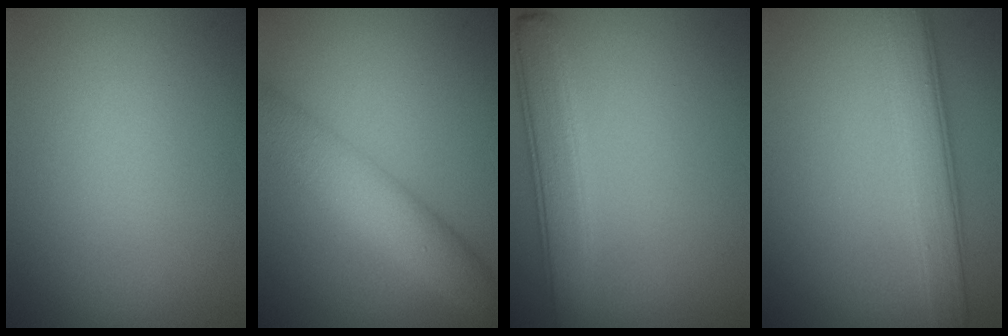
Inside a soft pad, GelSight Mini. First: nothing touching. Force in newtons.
{"total": 5.9, "press": 5.9, "slide": 0.3}
{"total": 4.4, "press": 4.4, "slide": 0.3}
{"total": 4.6, "press": 4.6, "slide": 0.0}